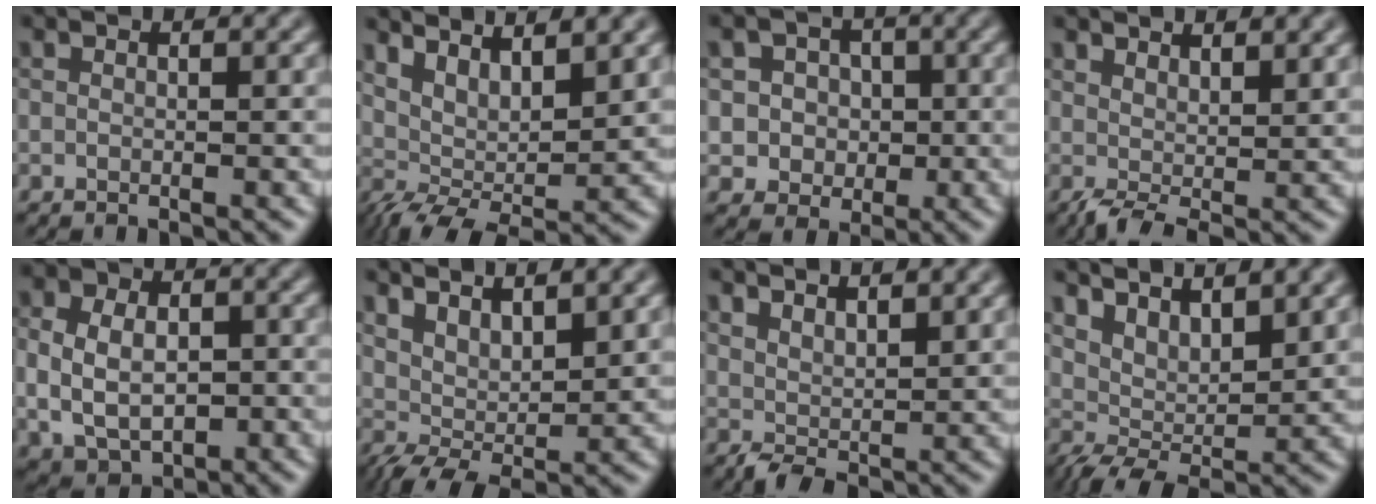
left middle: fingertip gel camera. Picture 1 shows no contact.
{"total": 5.1, "force": [2.6, 1.6, 4.1], "torque": [-0.071, -0.005, 0.051]}
{"total": 4.0, "force": [0.4, 3.7, 1.3], "torque": [-0.008, 0.010, -0.001]}
{"total": 2.9, "force": [1.5, 1.1, 2.3], "torque": [-0.038, 0.000, 0.026]}
{"total": 7.6, "force": [-0.2, 5.7, 4.9], "torque": [-0.079, 0.005, -0.006]}
{"total": 4.1, "force": [2.5, 1.2, 3.1], "torque": [-0.055, -0.005, 0.049]}
{"total": 2.8, "force": [2.2, 0.9, 1.4], "torque": [-0.029, -0.001, 0.044]}
{"total": 5.1, "force": [3.7, 1.5, 3.1], "torque": [-0.057, -0.001, 0.067]}